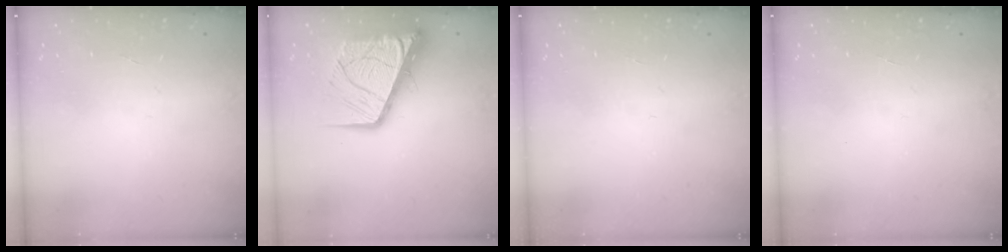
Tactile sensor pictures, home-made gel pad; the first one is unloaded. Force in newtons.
{"total": 15.8, "press": 15.7, "slide": 1.8}
{"total": 0.0}
{"total": 0.0}